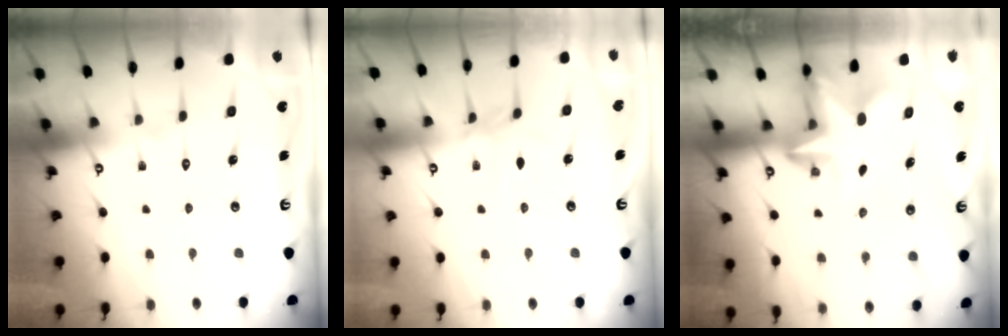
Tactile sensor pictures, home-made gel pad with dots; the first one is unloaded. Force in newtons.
{"total": 2.7, "press": 2.6, "slide": 0.5}
{"total": 2.5, "press": 2.5, "slide": 0.4}